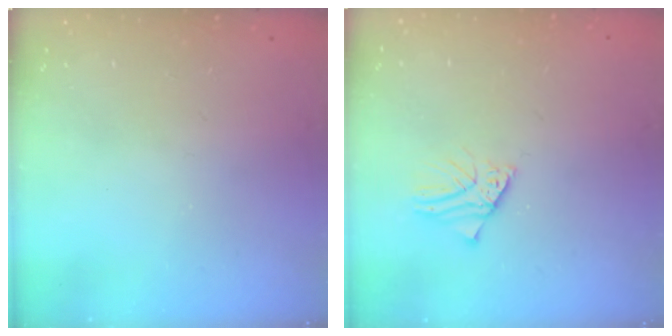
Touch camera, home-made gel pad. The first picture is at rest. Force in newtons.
{"total": 2.0, "press": 2.0, "slide": 0.2}